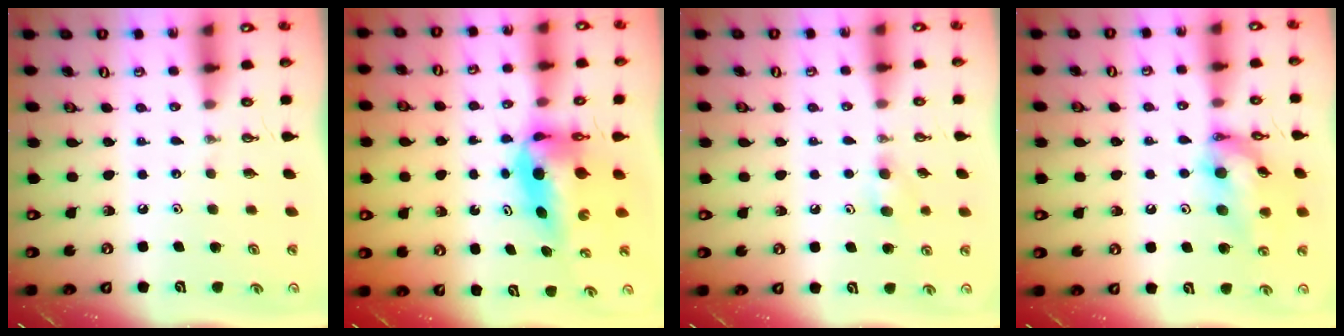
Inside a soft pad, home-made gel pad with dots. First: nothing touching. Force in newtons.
{"total": 8.0, "press": 7.8, "slide": 1.9}
{"total": 5.2, "press": 5.0, "slide": 1.3}
{"total": 15.1, "press": 15.0, "slide": 1.5}